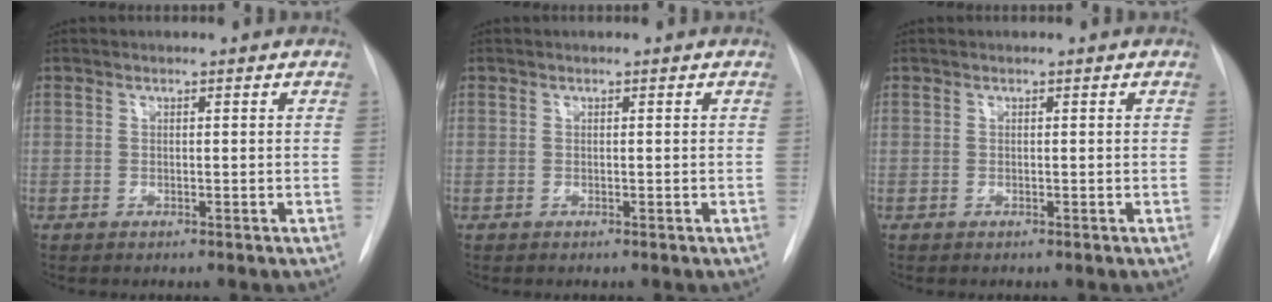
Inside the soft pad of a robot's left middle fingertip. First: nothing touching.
{"total": 0.0}
{"total": 0.0}